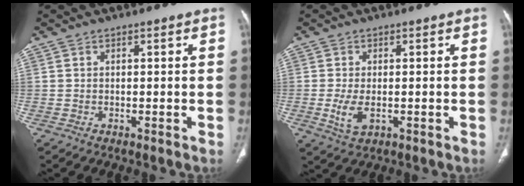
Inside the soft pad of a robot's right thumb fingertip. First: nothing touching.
{"total": 4.3, "force": [-0.8, 2.2, 3.6], "torque": [-0.081, -0.009, -0.012]}